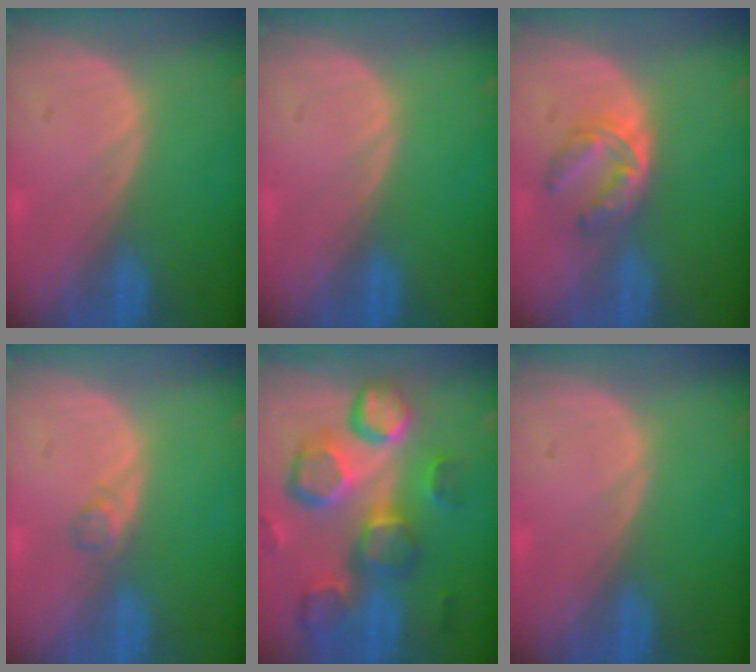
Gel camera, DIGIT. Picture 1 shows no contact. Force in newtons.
{"total": 0.0}
{"total": 5.0, "press": 4.8, "slide": 1.5}
{"total": 1.4, "press": 1.4, "slide": 0.1}
{"total": 13.0, "press": 11.4, "slide": 6.4}
{"total": 0.0}